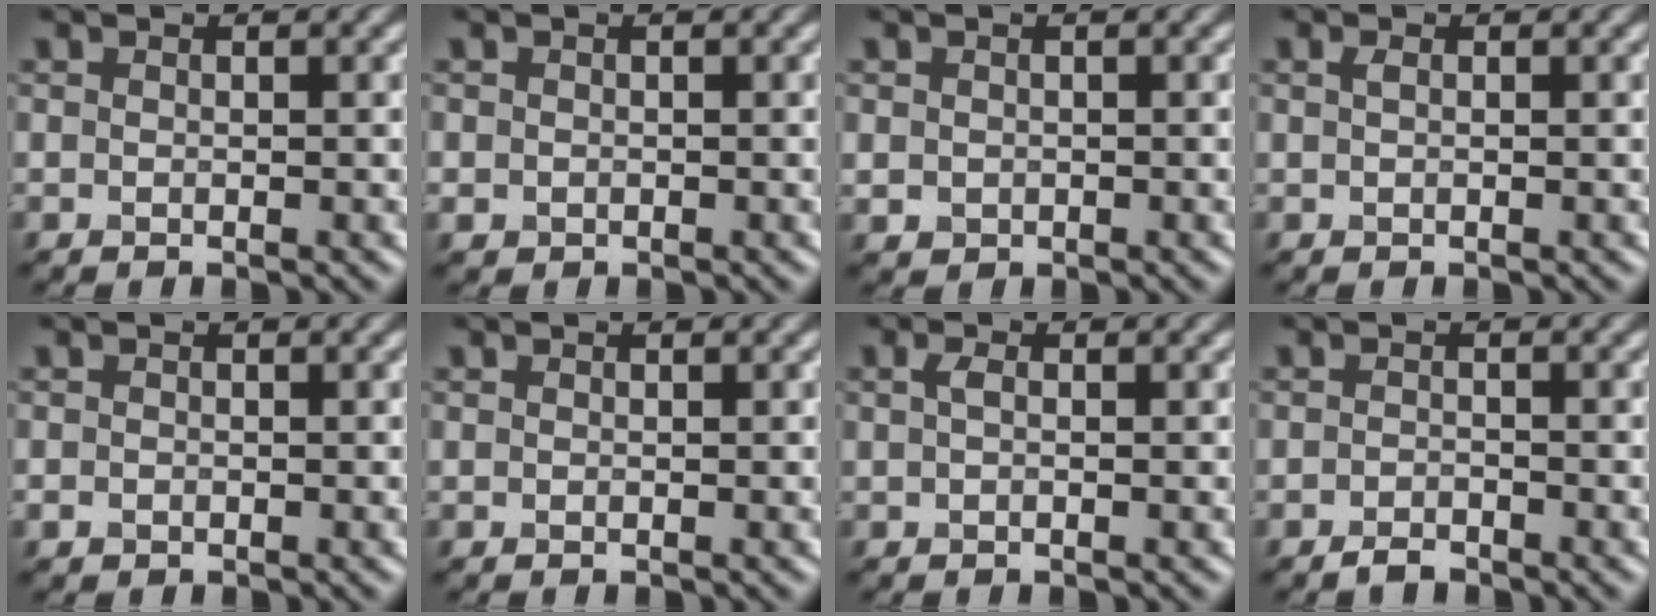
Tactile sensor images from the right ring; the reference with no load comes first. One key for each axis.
{"total": 0.8, "fx": -0.1, "fy": 0.7, "fz": 0.2, "tx": 0.002, "ty": -0.005, "tz": -0.005}
{"total": 0.9, "fx": 0.1, "fy": 0.9, "fz": 0.3, "tx": -0.001, "ty": -0.005, "tz": 0.002}
{"total": 0.5, "fx": 0.2, "fy": 0.2, "fz": 0.4, "tx": -0.012, "ty": 0.003, "tz": 0.004}
{"total": 0.7, "fx": -0.3, "fy": 0.5, "fz": 0.2, "tx": 0.000, "ty": -0.005, "tz": -0.006}
{"total": 0.0}
{"total": 0.8, "fx": 0.1, "fy": 0.3, "fz": 0.7, "tx": -0.019, "ty": 0.001, "tz": 0.001}
{"total": 1.3, "fx": -1.1, "fy": 0.4, "fz": 0.5, "tx": -0.007, "ty": 0.001, "tz": -0.022}